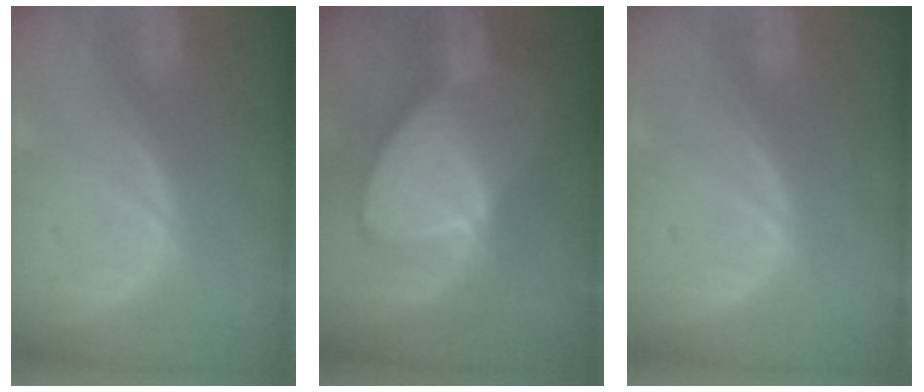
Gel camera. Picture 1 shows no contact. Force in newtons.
{"total": 9.3, "press": 8.3, "slide": 4.3}
{"total": 0.0}